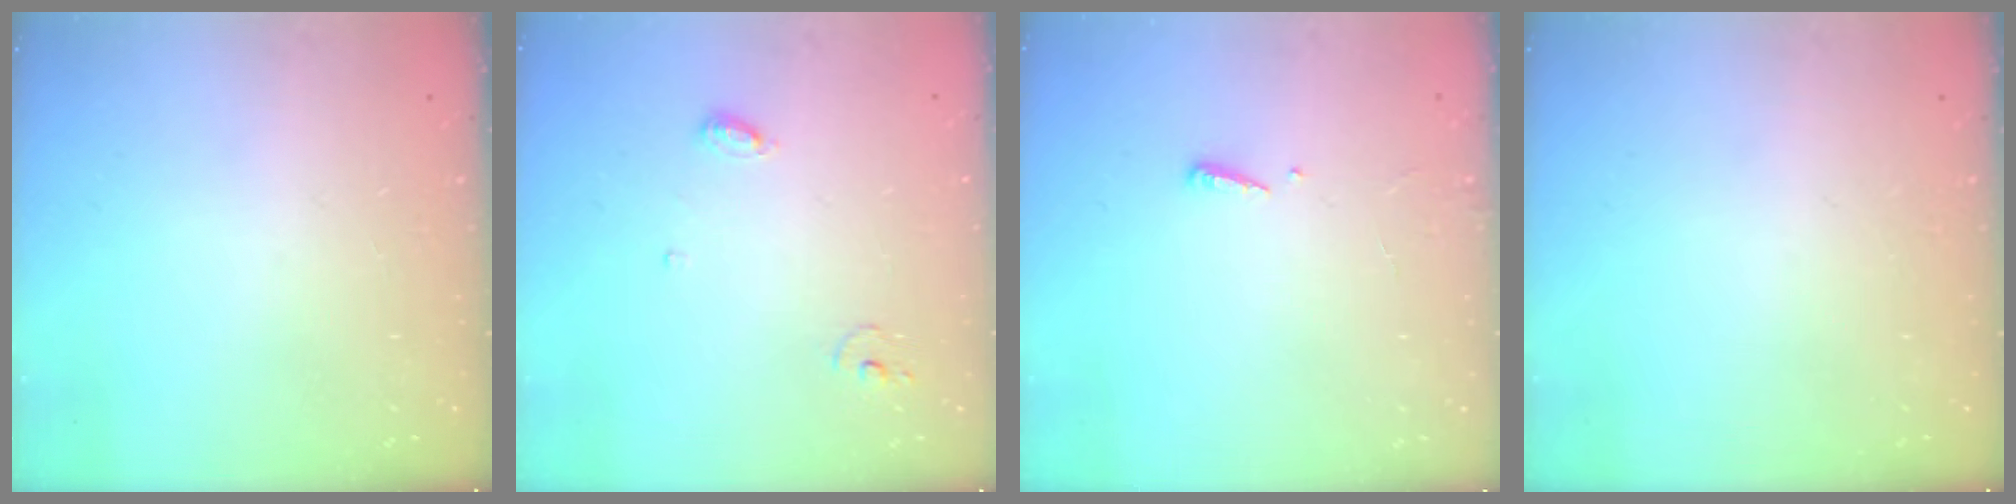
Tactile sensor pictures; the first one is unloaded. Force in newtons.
{"total": 4.7, "press": 4.7, "slide": 0.5}
{"total": 2.4, "press": 2.4, "slide": 0.2}
{"total": 0.0}